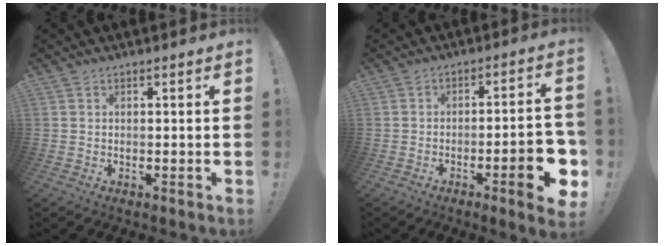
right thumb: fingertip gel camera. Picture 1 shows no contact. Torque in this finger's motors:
{"motor_torque": [2.01, 1.89, 1.02, -1.34, 0.16]}